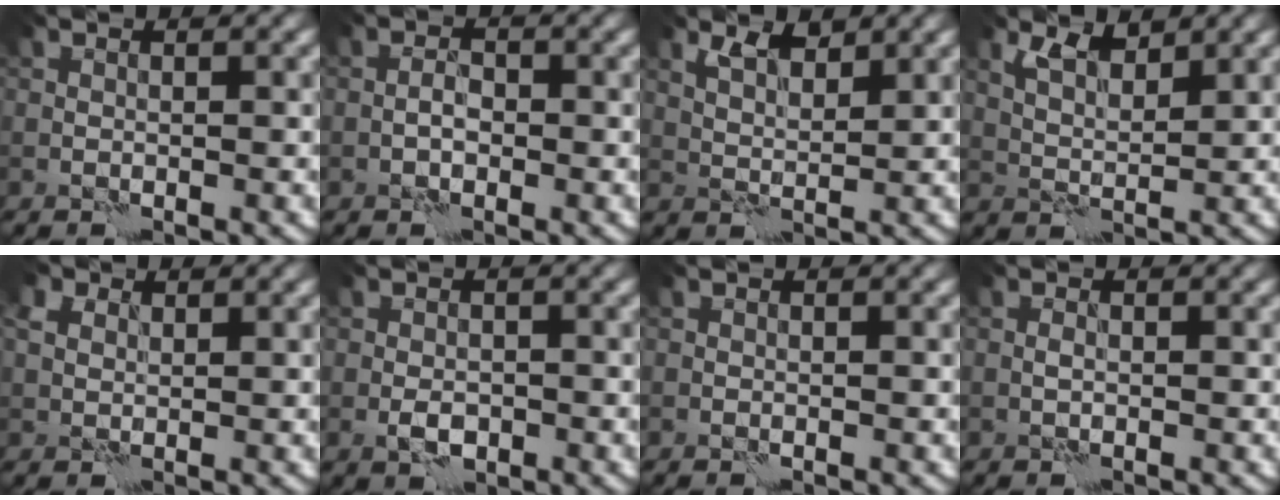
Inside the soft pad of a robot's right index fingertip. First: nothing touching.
{"total": 1.5, "force": [-0.6, 0.8, 1.1], "torque": [-0.015, 0.006, -0.017]}
{"total": 2.5, "force": [1.7, 0.8, 1.6], "torque": [-0.030, -0.003, 0.034]}
{"total": 2.8, "force": [1.9, 0.9, 1.9], "torque": [-0.039, -0.002, 0.038]}
{"total": 2.6, "force": [1.4, 1.9, 1.2], "torque": [-0.034, 0.012, 0.020]}
{"total": 1.9, "force": [-0.7, 1.1, 1.5], "torque": [-0.027, 0.003, -0.013]}
{"total": 0.0}
{"total": 0.7, "force": [-0.2, 0.2, 0.6], "torque": [-0.012, 0.003, -0.006]}